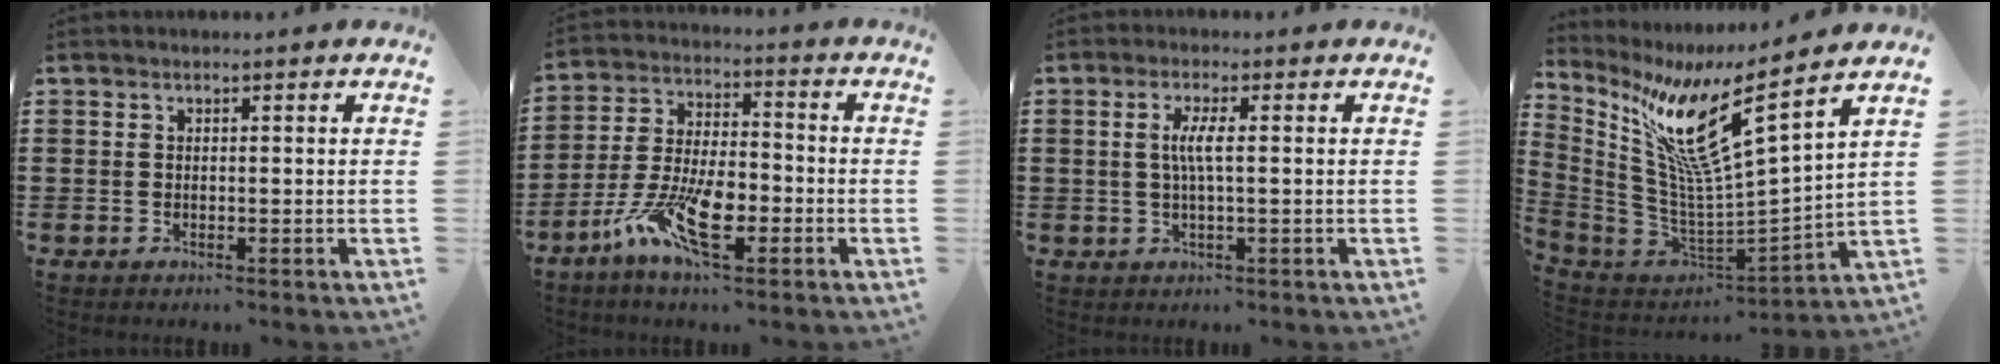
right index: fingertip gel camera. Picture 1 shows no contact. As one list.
[{"total": 11.0, "force": [-5.3, 4.2, 8.6], "torque": [-0.188, 0.003, -0.100]}, {"total": 3.5, "force": [0.1, 0.2, 3.5], "torque": [-0.072, -0.008, -0.004]}, {"total": 12.0, "force": [7.4, 0.6, 9.4], "torque": [-0.209, -0.048, 0.118]}]